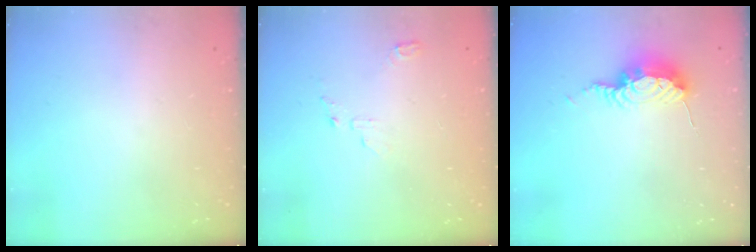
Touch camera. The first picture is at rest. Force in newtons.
{"total": 5.6, "press": 5.6, "slide": 0.4}
{"total": 8.7, "press": 8.6, "slide": 0.9}